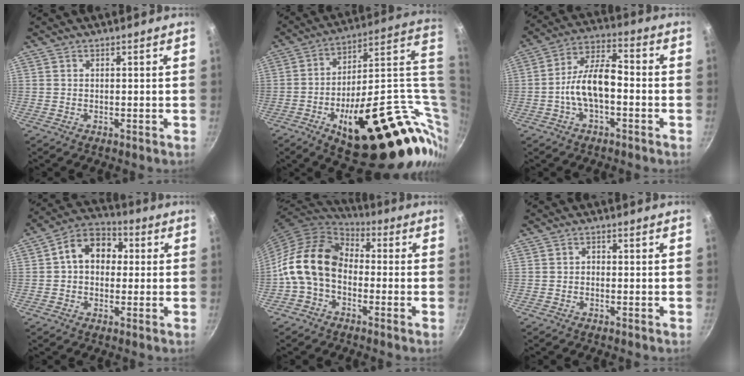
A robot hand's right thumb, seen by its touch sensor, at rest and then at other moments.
{"total": 35.2, "force": [-0.3, 16.0, 31.3], "torque": [-0.408, 0.003, 0.021]}
{"total": 10.7, "force": [-2.4, 5.2, 9.1], "torque": [-0.150, 0.046, -0.055]}
{"total": 10.8, "force": [1.3, 8.2, 6.9], "torque": [-0.068, 0.028, -0.001]}
{"total": 14.2, "force": [-2.1, 10.2, 9.6], "torque": [-0.150, 0.042, -0.061]}
{"total": 1.1, "force": [-0.4, 0.9, 0.6], "torque": [-0.008, 0.005, -0.009]}